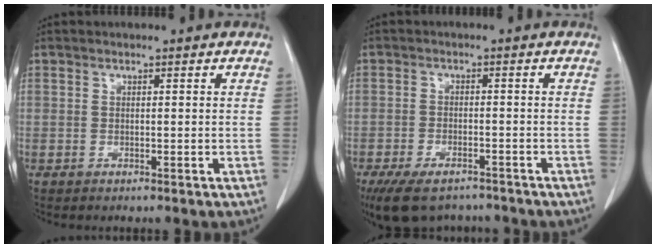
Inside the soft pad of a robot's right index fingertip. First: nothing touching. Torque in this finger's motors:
{"motor_torque": [1.10, -1.04, 0.40, 0.11]}